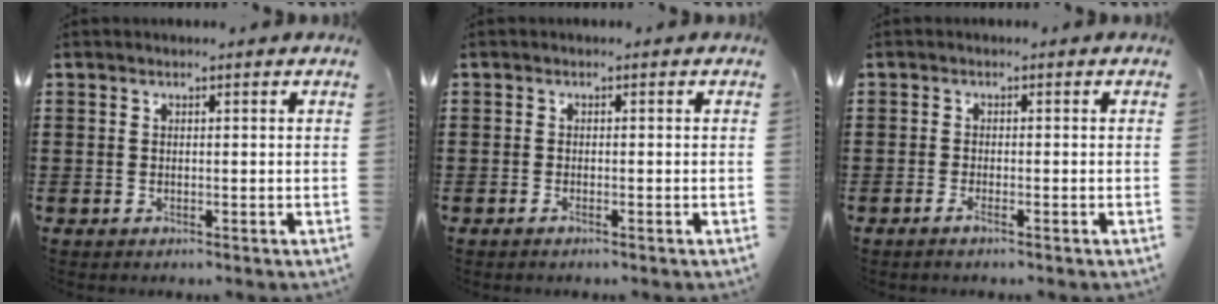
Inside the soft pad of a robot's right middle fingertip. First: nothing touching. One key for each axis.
{"total": 0.6, "fx": -0.3, "fy": 0.0, "fz": 0.5, "tx": -0.009, "ty": -0.002, "tz": -0.006}
{"total": 1.2, "fx": -0.6, "fy": 0.1, "fz": 1.0, "tx": -0.017, "ty": -0.002, "tz": -0.012}